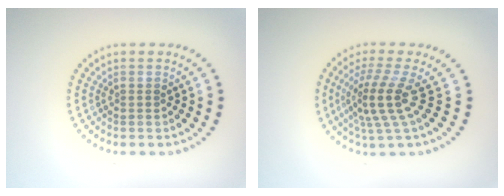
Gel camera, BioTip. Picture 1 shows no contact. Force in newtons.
{"total": 4.0, "press": 2.8, "slide": 2.8}